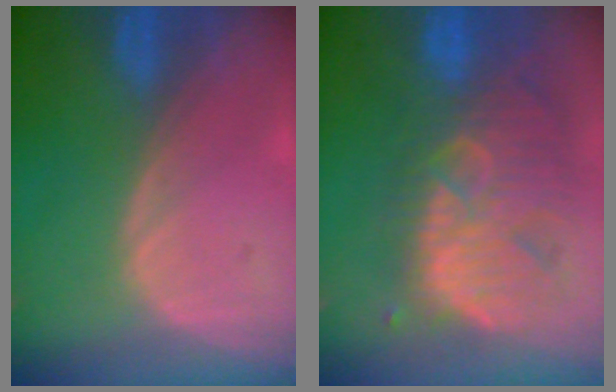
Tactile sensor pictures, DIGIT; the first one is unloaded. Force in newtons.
{"total": 12.1, "press": 11.0, "slide": 5.1}